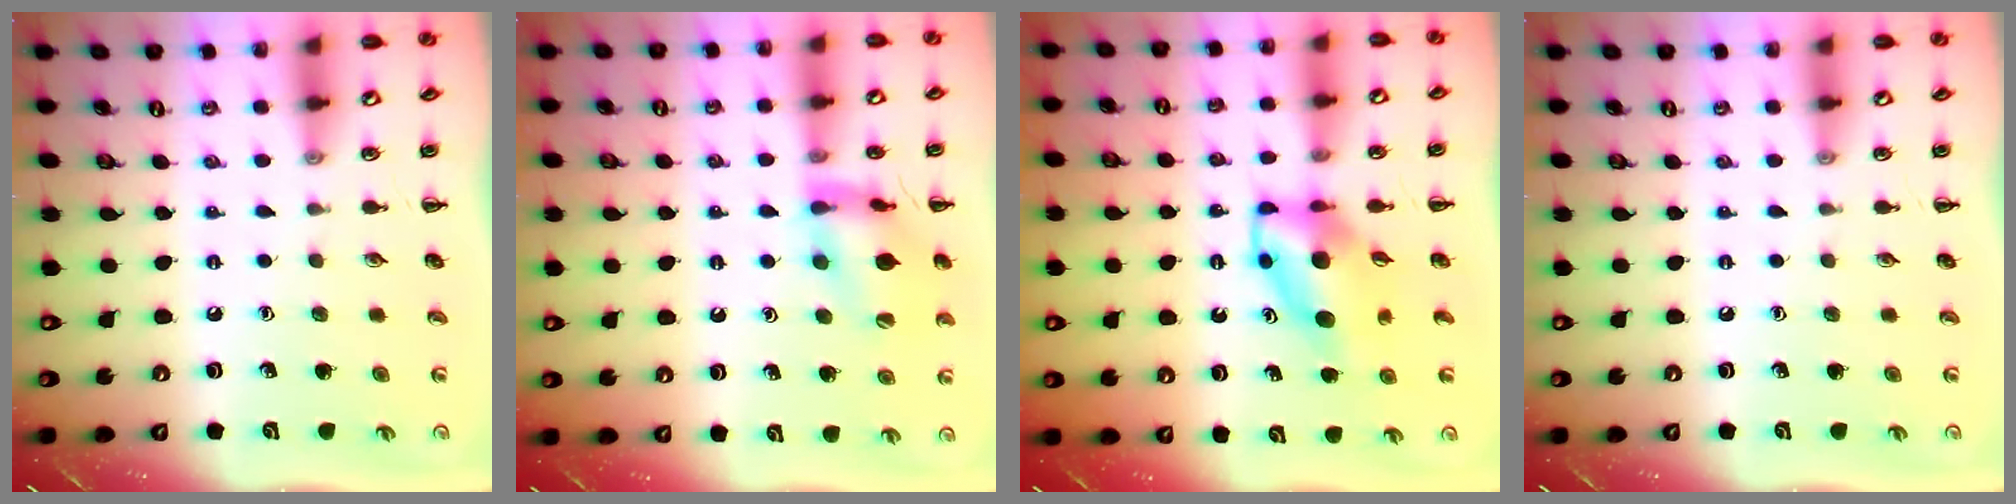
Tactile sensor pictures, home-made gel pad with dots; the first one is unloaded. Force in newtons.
{"total": 14.7, "press": 14.7, "slide": 1.1}
{"total": 6.1, "press": 6.0, "slide": 1.4}
{"total": 0.0}